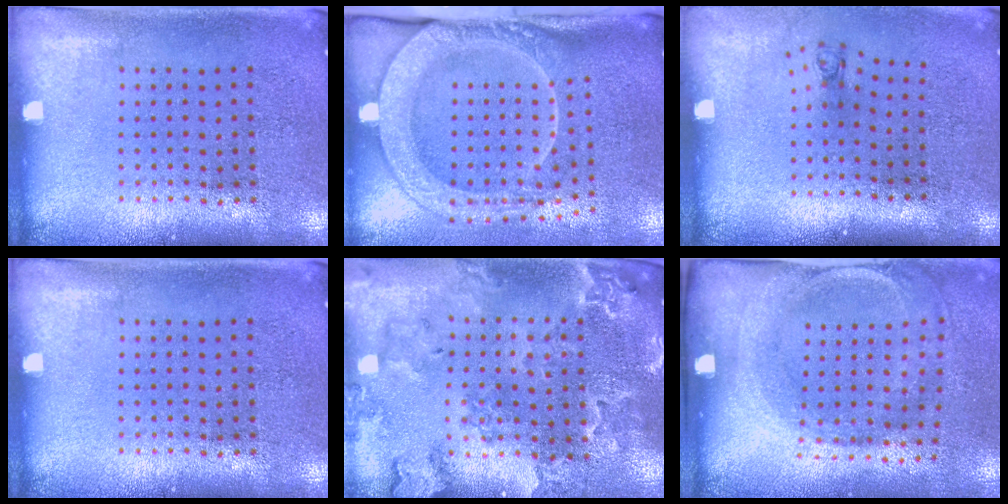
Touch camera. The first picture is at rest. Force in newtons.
{"total": 2.8, "press": 2.1, "slide": 1.8}
{"total": 0.7, "press": 0.3, "slide": 0.7}
{"total": 0.0}
{"total": 1.8, "press": 1.8, "slide": 0.3}
{"total": 1.8, "press": 1.2, "slide": 1.3}